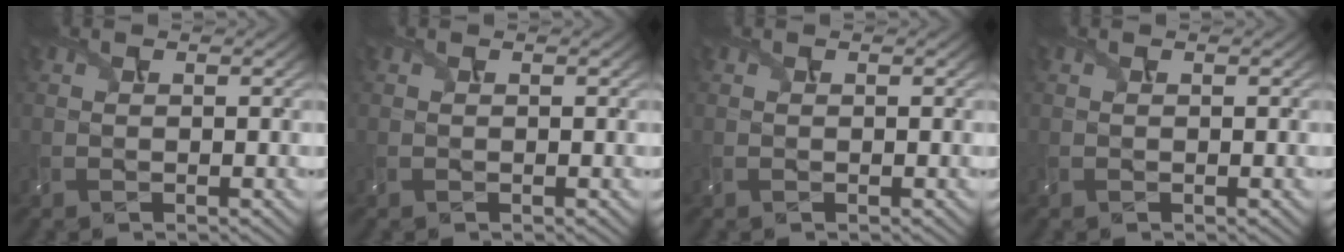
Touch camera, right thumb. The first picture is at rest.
{"total": 0.0}
{"total": 0.0}
{"total": 0.0}